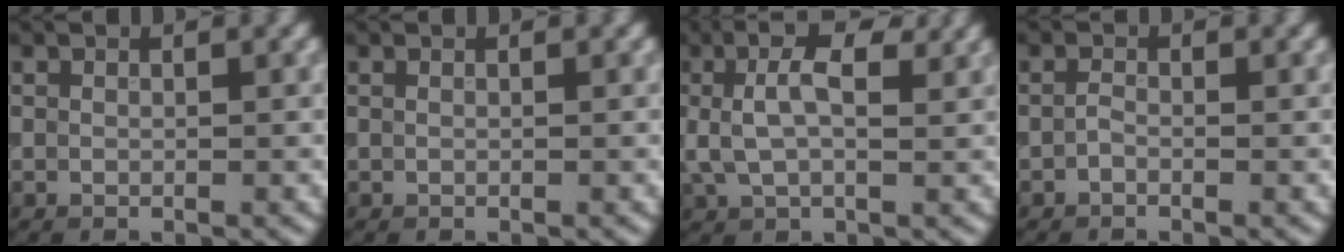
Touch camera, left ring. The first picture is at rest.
{"total": 0.0}
{"total": 5.4, "force": [1.4, 2.7, 4.5], "torque": [-0.091, 0.007, 0.020]}
{"total": 0.7, "force": [-0.4, 0.3, 0.5], "torque": [-0.010, -0.001, -0.009]}